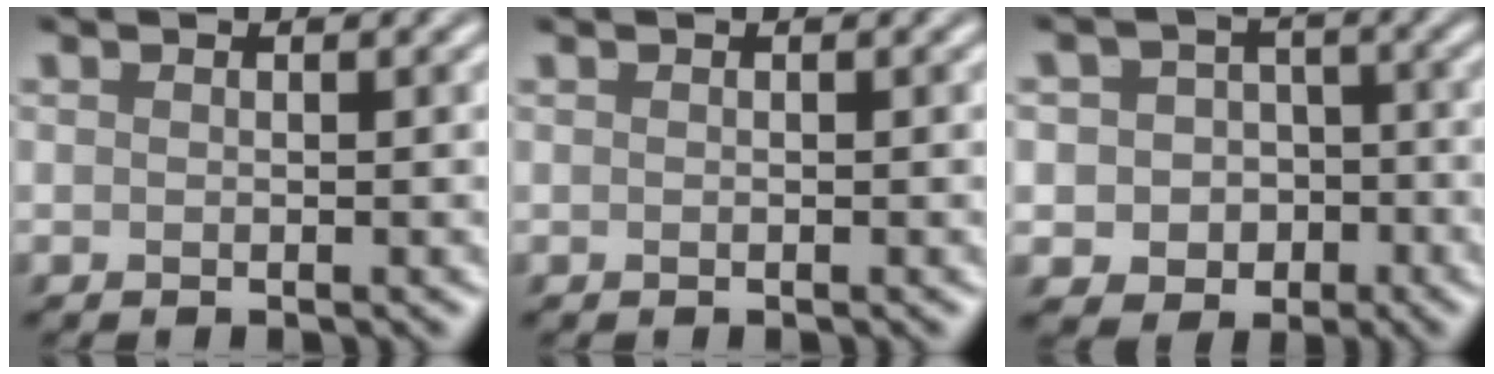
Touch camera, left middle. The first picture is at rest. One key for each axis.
{"total": 0.0}
{"total": 5.1, "fx": -1.0, "fy": 4.8, "fz": 1.7, "tx": -0.017, "ty": 0.014, "tz": -0.034}